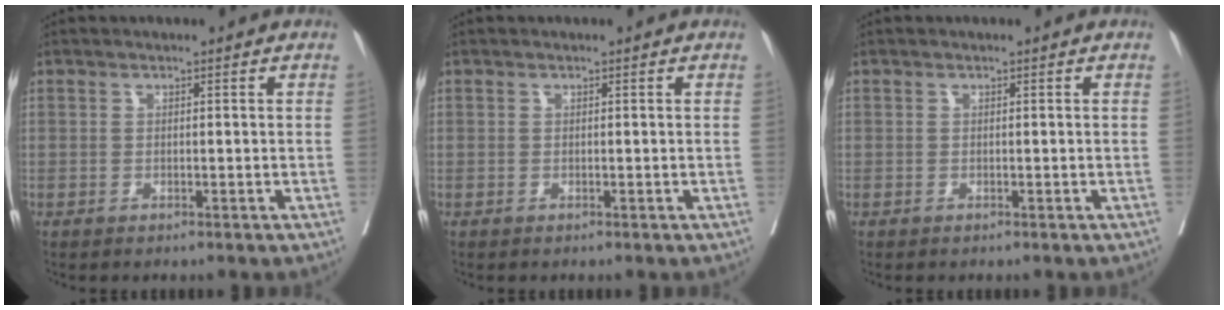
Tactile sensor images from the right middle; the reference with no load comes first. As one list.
[{"total": 0.0}, {"total": 0.0}]